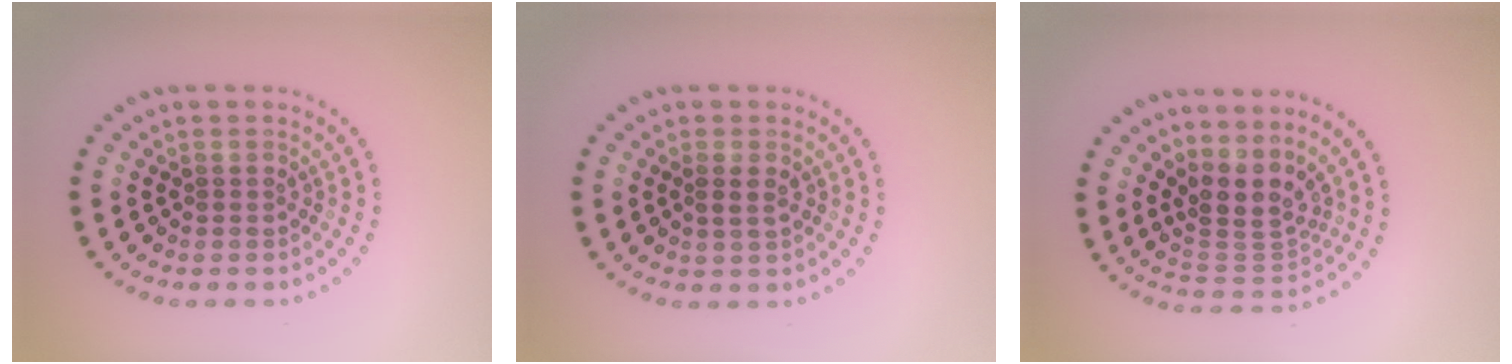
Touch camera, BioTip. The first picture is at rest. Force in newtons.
{"total": 0.8, "press": 0.8, "slide": 0.2}
{"total": 3.6, "press": 2.7, "slide": 2.4}